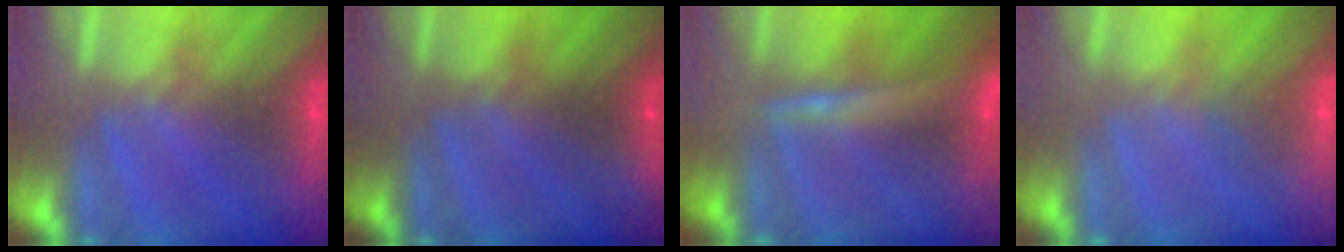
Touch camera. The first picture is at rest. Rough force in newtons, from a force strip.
{"total": 1.4}
{"total": 4.6}
{"total": 2.8}